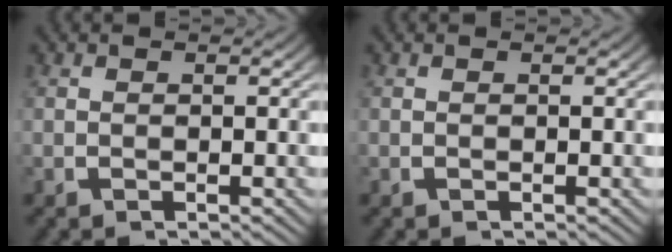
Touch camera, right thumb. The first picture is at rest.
{"total": 0.0}